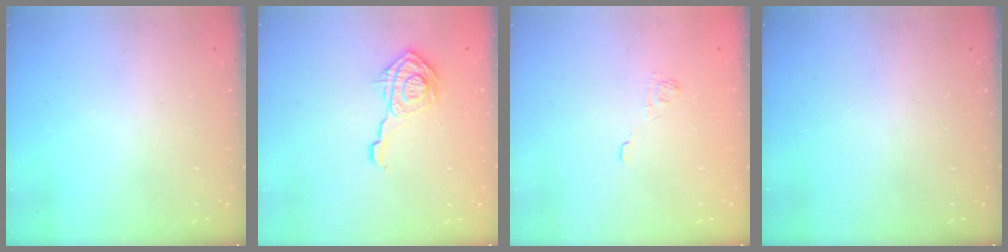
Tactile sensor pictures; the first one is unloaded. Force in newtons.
{"total": 13.1, "press": 13.1, "slide": 0.3}
{"total": 2.3, "press": 1.9, "slide": 1.4}
{"total": 0.0}